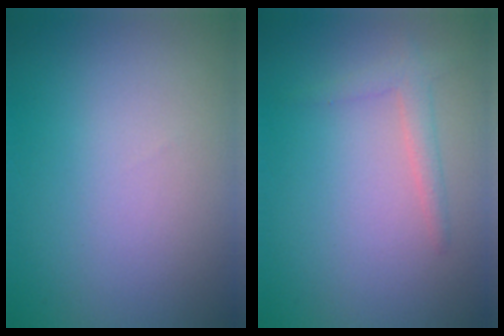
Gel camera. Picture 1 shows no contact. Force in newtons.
{"total": 1.6, "press": 1.6, "slide": 0.0}